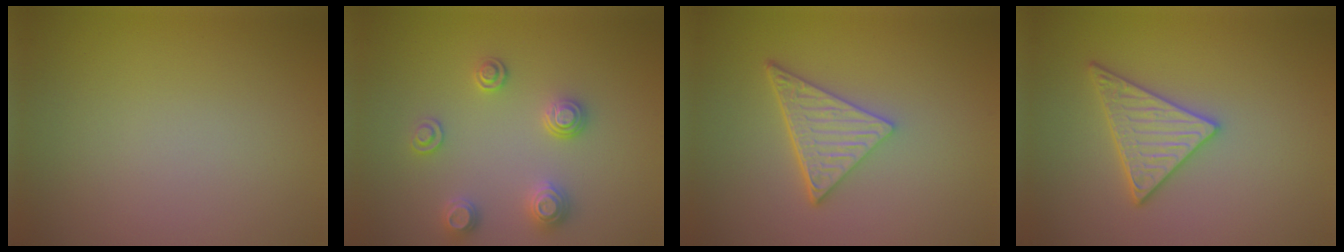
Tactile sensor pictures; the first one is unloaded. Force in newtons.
{"total": 2.7, "press": 2.6, "slide": 0.3}
{"total": 4.9, "press": 3.5, "slide": 3.5}
{"total": 3.5, "press": 3.3, "slide": 1.1}